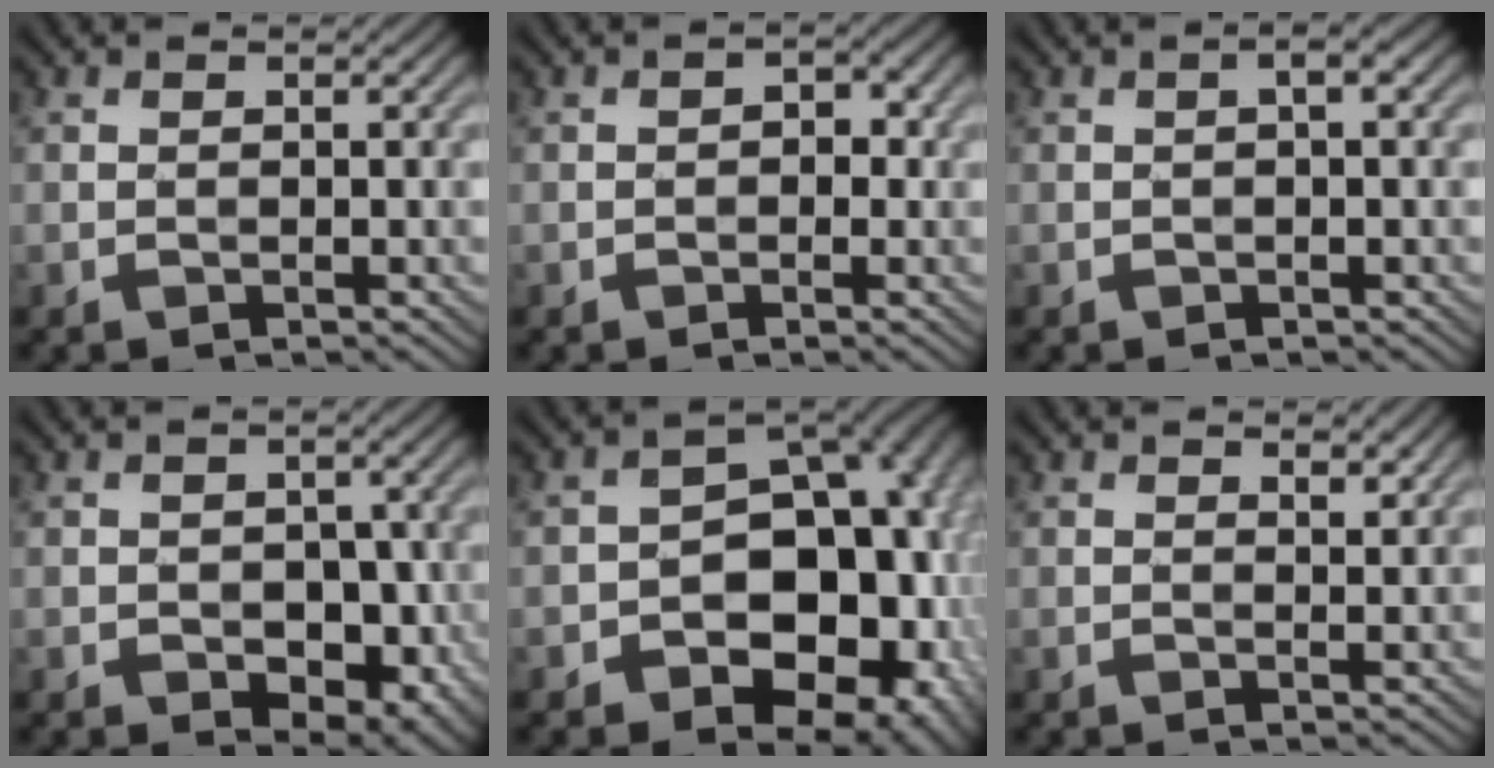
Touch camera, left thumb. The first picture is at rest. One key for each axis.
{"total": 2.2, "fx": -0.2, "fy": 1.5, "fz": 1.5, "tx": -0.022, "ty": -0.001, "tz": -0.005}
{"total": 1.8, "fx": 0.0, "fy": 0.3, "fz": 1.8, "tx": -0.031, "ty": 0.004, "tz": 0.000}
{"total": 5.9, "fx": -1.7, "fy": 4.1, "fz": 3.8, "tx": -0.052, "ty": -0.013, "tz": -0.016}
{"total": 19.0, "fx": -4.9, "fy": 13.3, "fz": 12.7, "tx": -0.114, "ty": -0.009, "tz": -0.079}
{"total": 1.8, "fx": 1.3, "fy": 0.5, "fz": 1.1, "tx": -0.021, "ty": -0.006, "tz": 0.027}